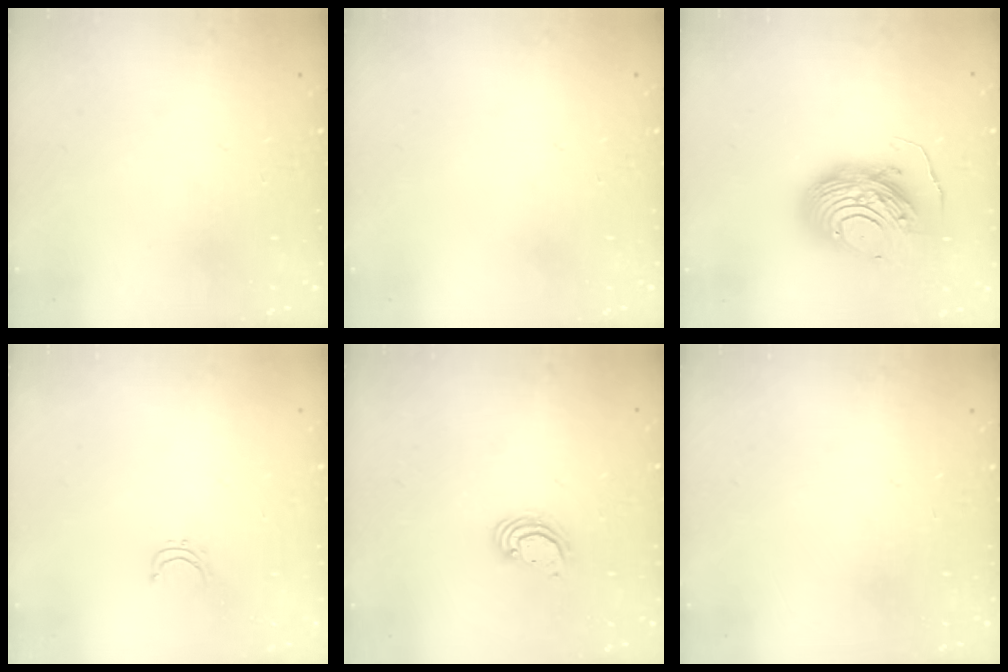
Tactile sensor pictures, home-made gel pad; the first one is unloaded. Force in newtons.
{"total": 0.0}
{"total": 12.2, "press": 12.1, "slide": 1.2}
{"total": 3.6, "press": 3.6, "slide": 0.3}
{"total": 3.0, "press": 3.0, "slide": 0.3}
{"total": 0.0}